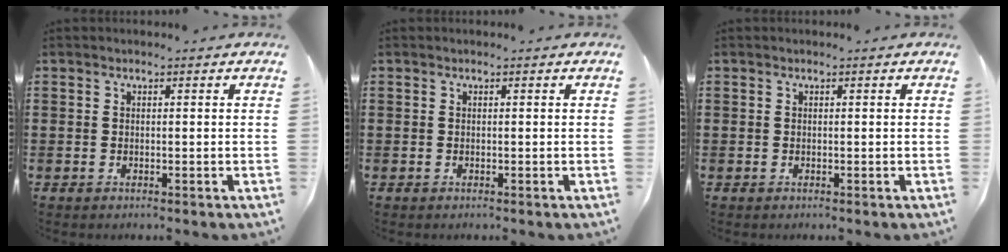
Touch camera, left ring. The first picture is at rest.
{"total": 0.0}
{"total": 0.0}